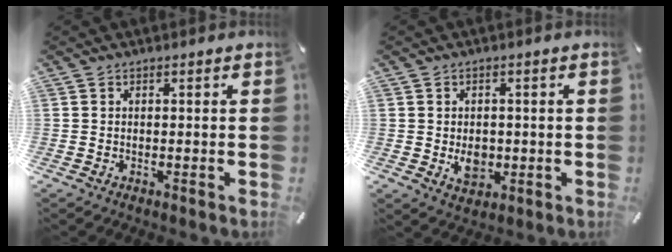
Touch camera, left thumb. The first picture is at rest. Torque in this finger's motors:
{"motor_torque": [0.37, 1.42, 0.20, 0.19, 0.04]}